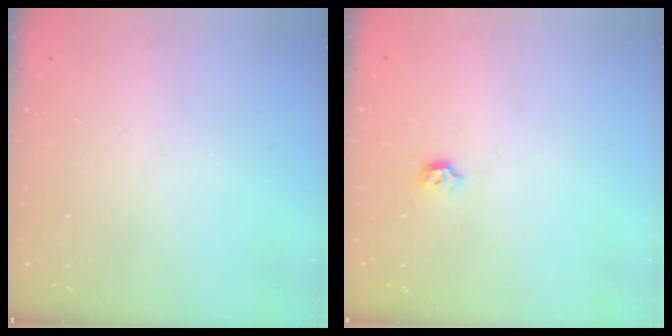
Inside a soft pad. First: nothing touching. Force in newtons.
{"total": 3.4, "press": 3.3, "slide": 0.5}